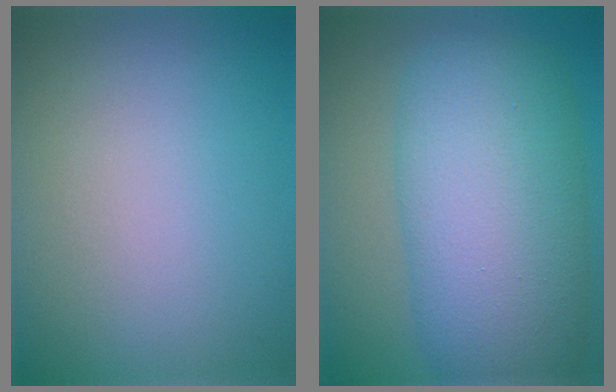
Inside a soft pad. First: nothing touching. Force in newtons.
{"total": 11.8, "press": 11.8, "slide": 0.2}